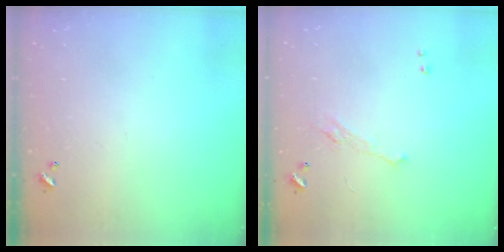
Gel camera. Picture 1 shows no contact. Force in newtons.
{"total": 2.0, "press": 1.9, "slide": 0.7}